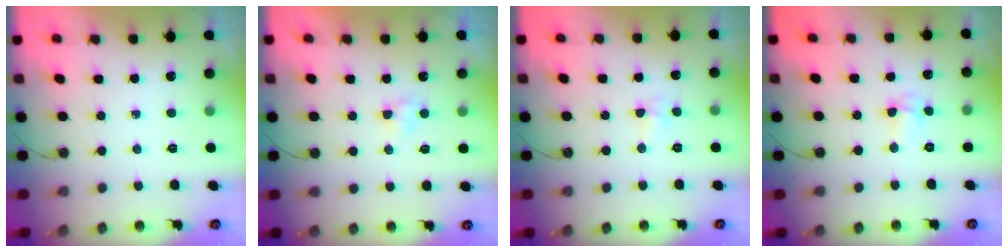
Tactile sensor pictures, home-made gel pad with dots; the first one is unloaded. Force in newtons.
{"total": 3.3, "press": 3.3, "slide": 0.5}
{"total": 3.6, "press": 3.6, "slide": 0.6}
{"total": 4.4, "press": 3.3, "slide": 3.0}